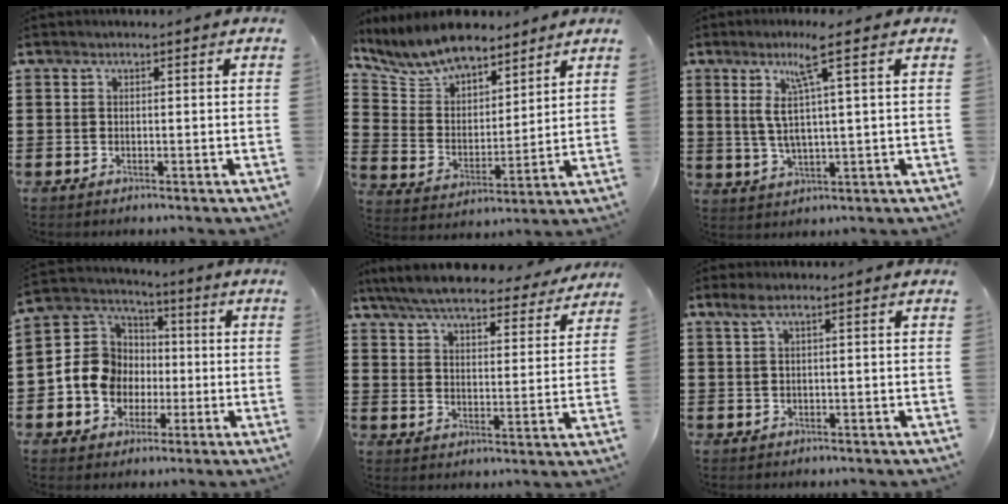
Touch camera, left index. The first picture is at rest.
{"total": 9.2, "force": [8.4, 2.7, 2.6], "torque": [-0.090, -0.036, 0.158]}
{"total": 7.5, "force": [3.3, 0.1, 6.8], "torque": [-0.153, -0.006, 0.049]}
{"total": 9.0, "force": [-1.1, 8.5, 2.6], "torque": [-0.104, 0.010, -0.023]}
{"total": 7.3, "force": [6.8, 0.7, 2.6], "torque": [-0.079, -0.035, 0.120]}
{"total": 1.6, "force": [0.3, 0.1, 1.5], "torque": [-0.029, -0.001, 0.006]}